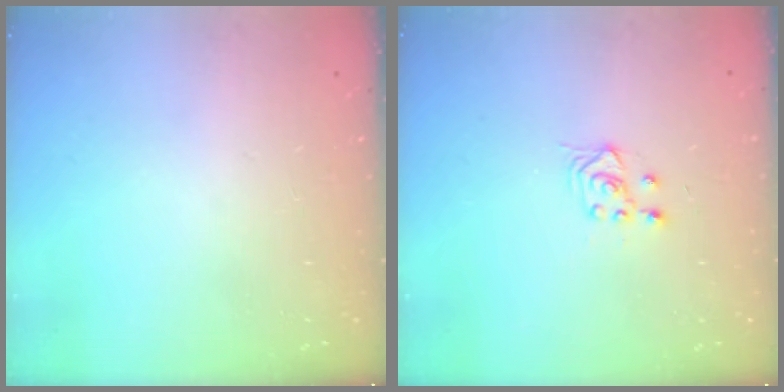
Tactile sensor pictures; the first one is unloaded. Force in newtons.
{"total": 3.2, "press": 2.9, "slide": 1.4}